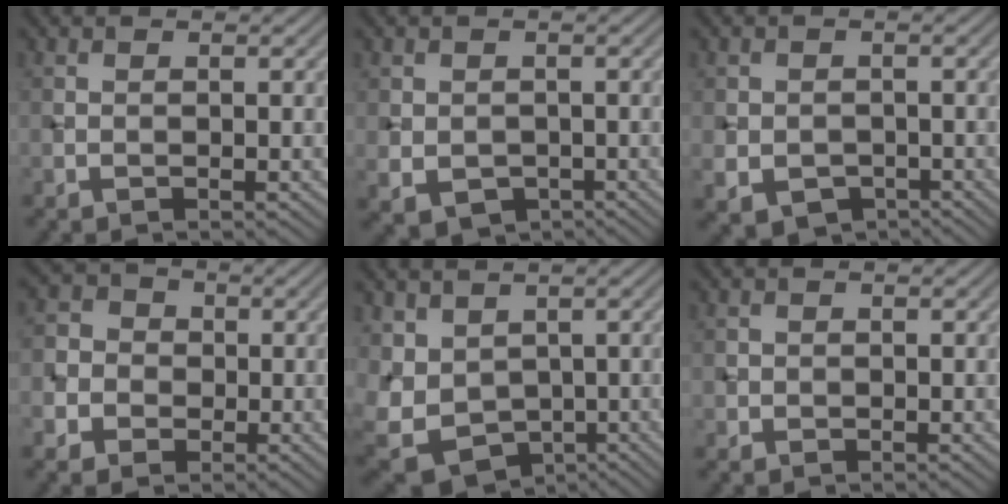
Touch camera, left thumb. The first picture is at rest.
{"total": 3.4, "force": [-0.7, 3.1, 1.4], "torque": [-0.042, -0.023, -0.009]}
{"total": 4.0, "force": [-1.5, 3.4, 1.5], "torque": [-0.036, -0.019, -0.024]}
{"total": 5.9, "force": [-2.1, 5.1, 2.1], "torque": [-0.054, -0.007, -0.057]}
{"total": 8.7, "force": [0.5, 7.3, 4.8], "torque": [-0.126, -0.022, 0.021]}
{"total": 1.2, "force": [-0.5, 1.1, 0.0], "torque": [0.007, -0.004, -0.012]}